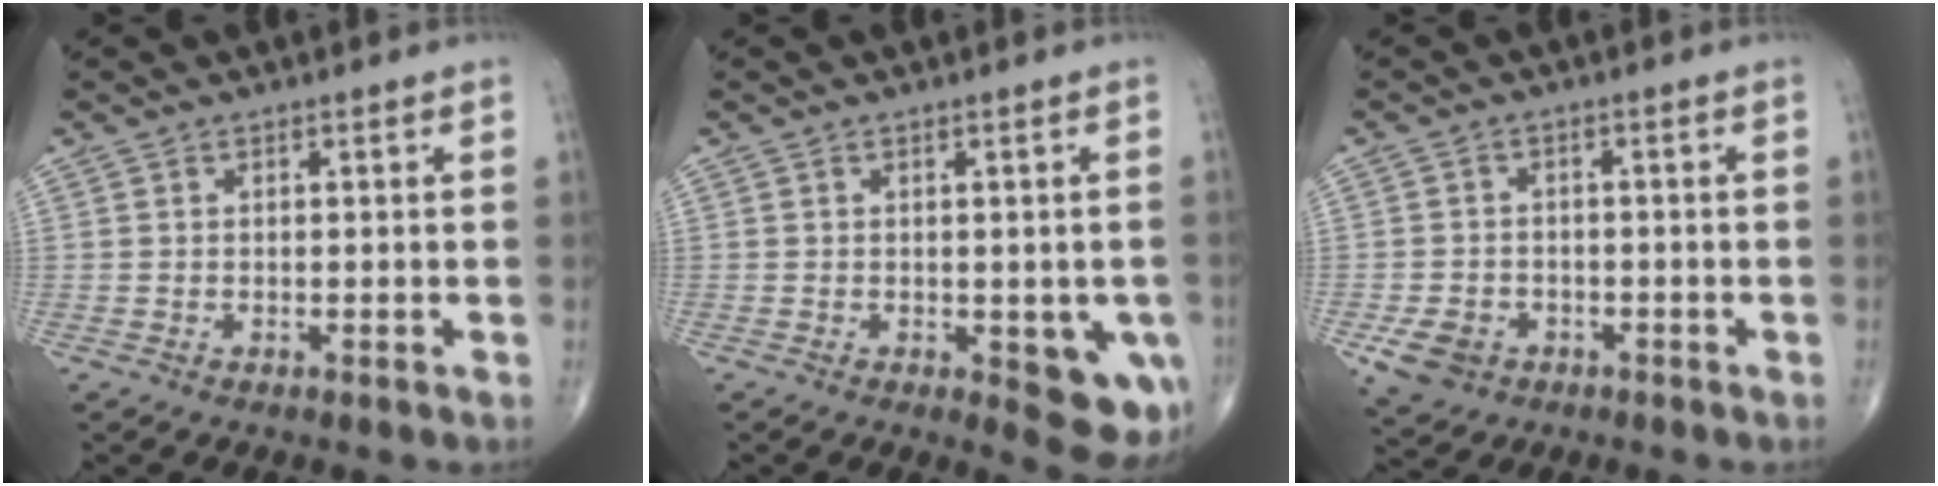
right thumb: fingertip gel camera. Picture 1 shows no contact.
{"total": 8.2, "force": [-2.3, 3.5, 7.1], "torque": [-0.053, -0.011, -0.022]}
{"total": 6.1, "force": [-2.7, 4.8, 2.7], "torque": [-0.043, 0.010, -0.039]}